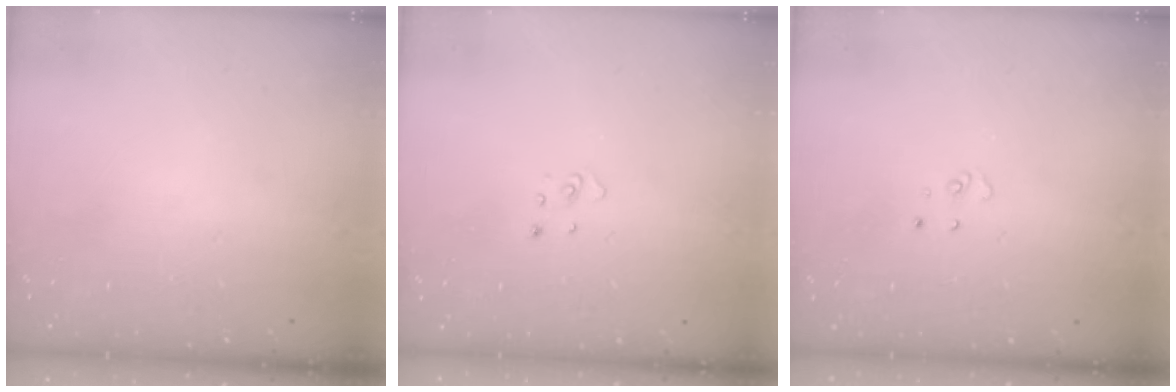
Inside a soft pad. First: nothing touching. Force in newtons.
{"total": 2.2, "press": 2.2, "slide": 0.2}
{"total": 2.9, "press": 2.9, "slide": 0.2}